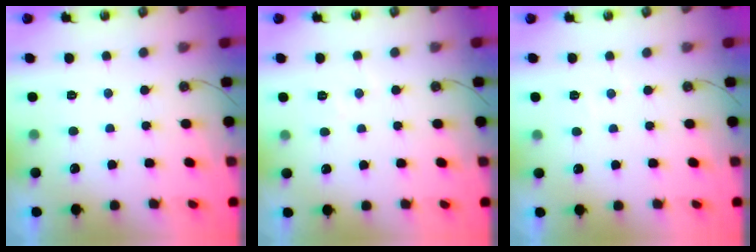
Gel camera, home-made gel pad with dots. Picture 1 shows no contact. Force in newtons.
{"total": 3.7, "press": 3.6, "slide": 0.6}
{"total": 3.7, "press": 3.7, "slide": 0.6}